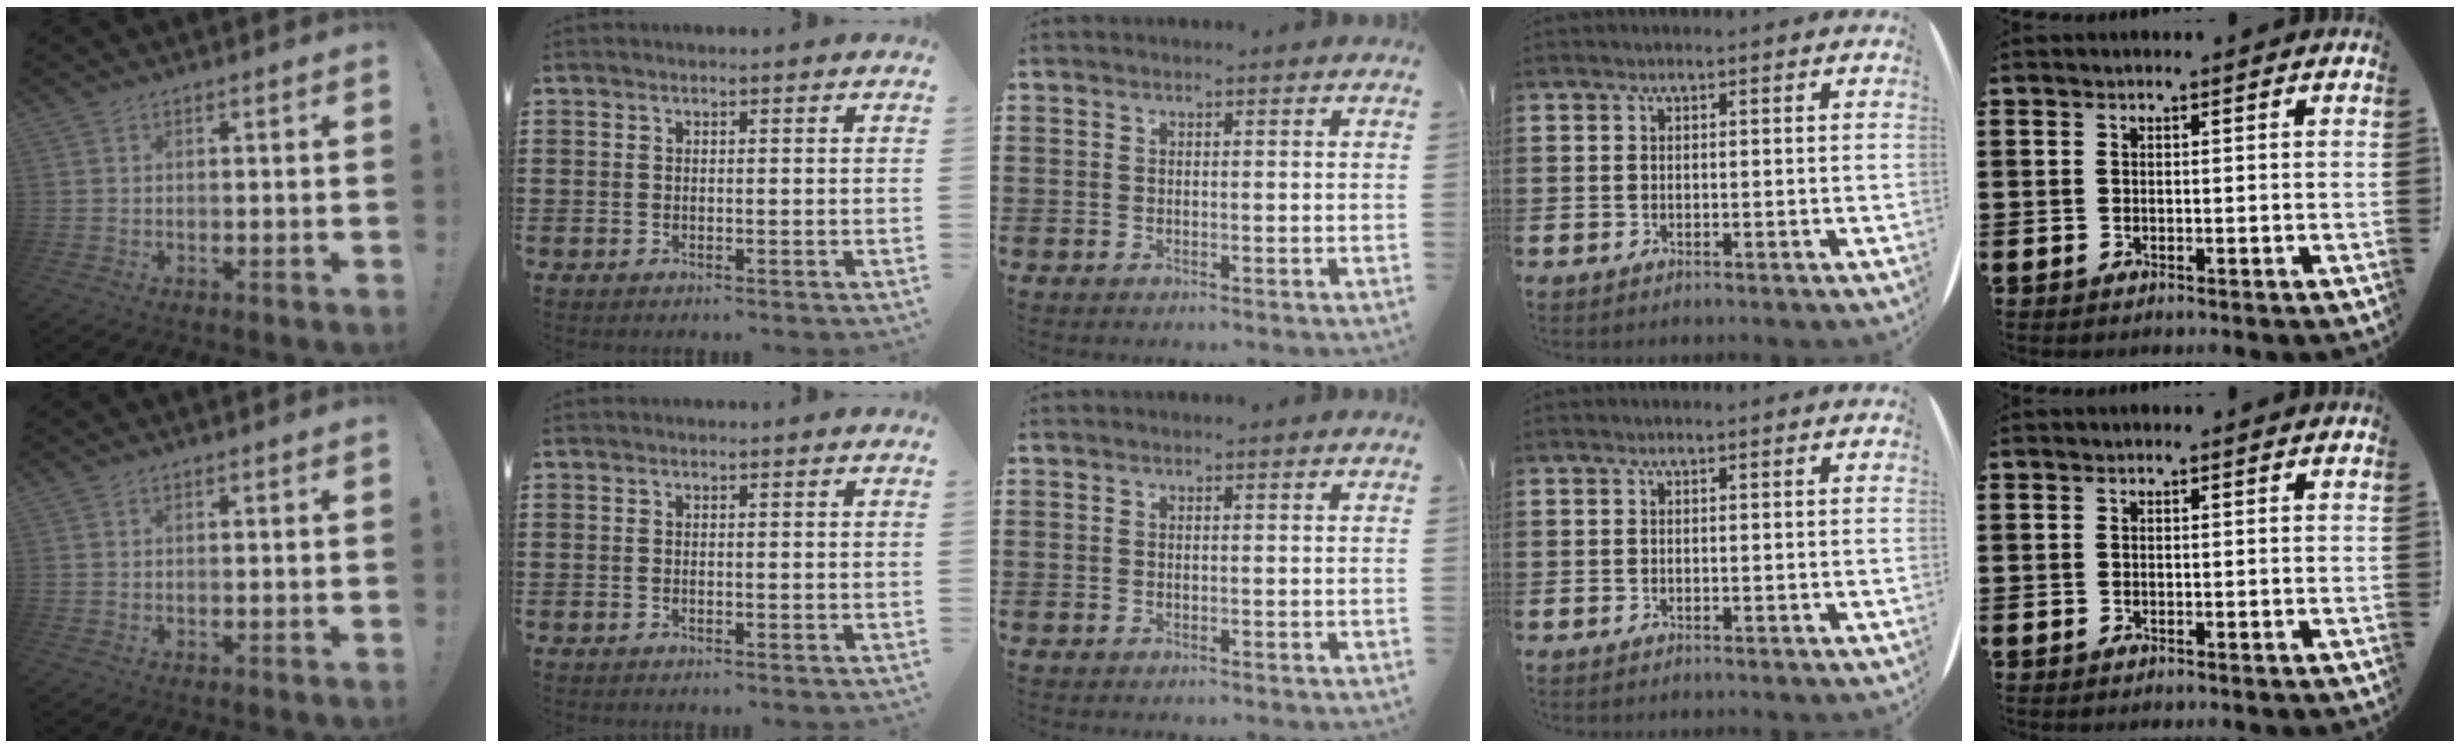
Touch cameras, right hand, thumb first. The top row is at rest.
{}